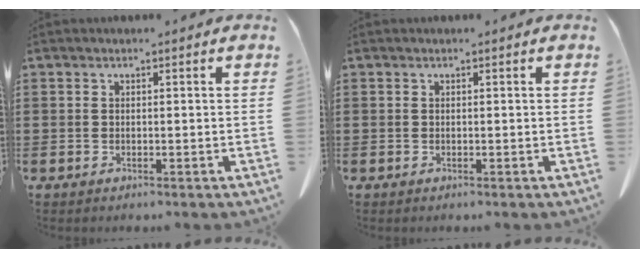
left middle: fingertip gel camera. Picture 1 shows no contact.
{"total": 0.0}